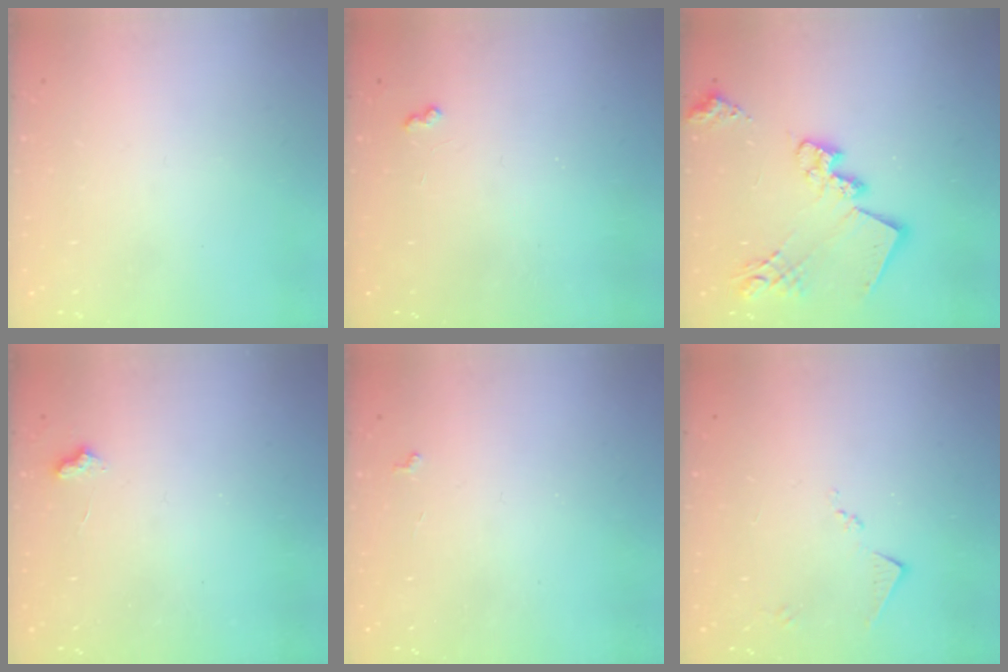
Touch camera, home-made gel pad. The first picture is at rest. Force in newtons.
{"total": 2.9, "press": 2.9, "slide": 0.5}
{"total": 18.9, "press": 18.9, "slide": 1.3}
{"total": 4.5, "press": 4.4, "slide": 0.6}
{"total": 3.6, "press": 3.5, "slide": 0.5}
{"total": 6.4, "press": 6.4, "slide": 0.8}